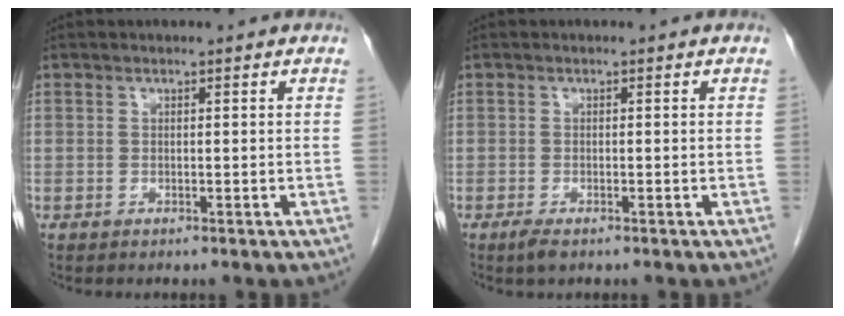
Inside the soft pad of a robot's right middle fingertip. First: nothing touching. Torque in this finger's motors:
{"motor_torque": [0.44, 0.03, 0.14, 0.04]}